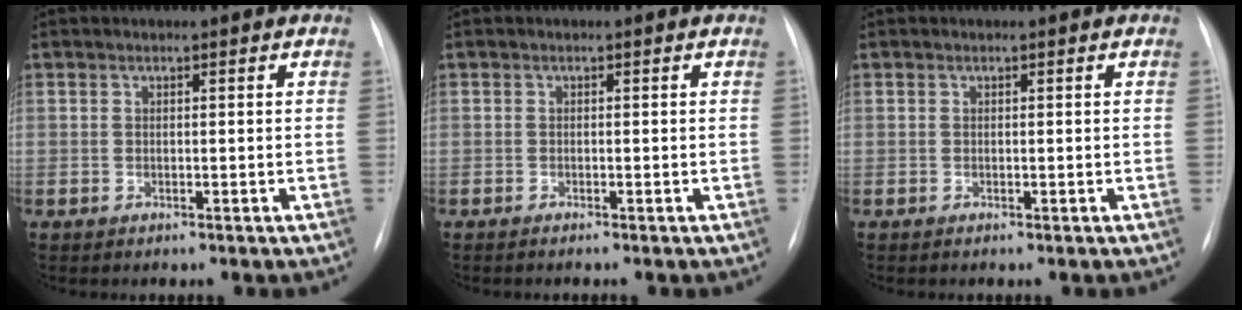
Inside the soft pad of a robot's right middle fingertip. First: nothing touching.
{"total": 0.9, "force": [-0.7, -0.2, 0.5], "torque": [-0.004, -0.001, -0.009]}
{"total": 0.0}